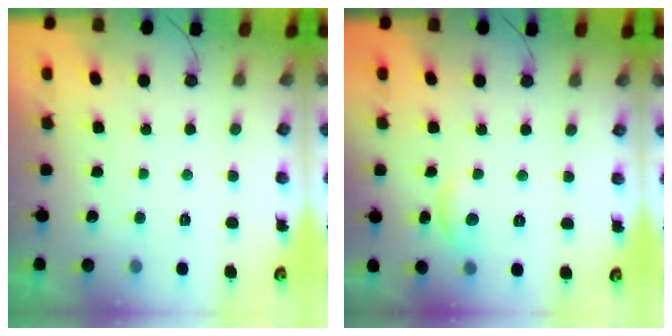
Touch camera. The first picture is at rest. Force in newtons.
{"total": 4.5, "press": 4.5, "slide": 0.3}